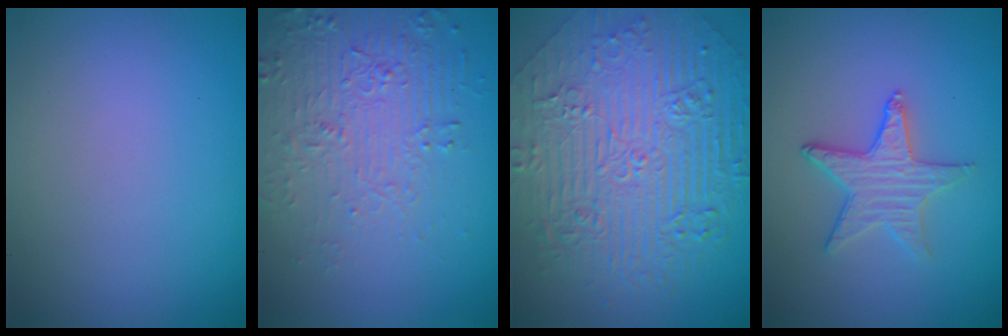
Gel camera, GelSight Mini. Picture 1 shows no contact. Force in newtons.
{"total": 4.9, "press": 3.6, "slide": 3.4}
{"total": 11.2, "press": 7.5, "slide": 8.3}
{"total": 2.8, "press": 2.7, "slide": 0.7}